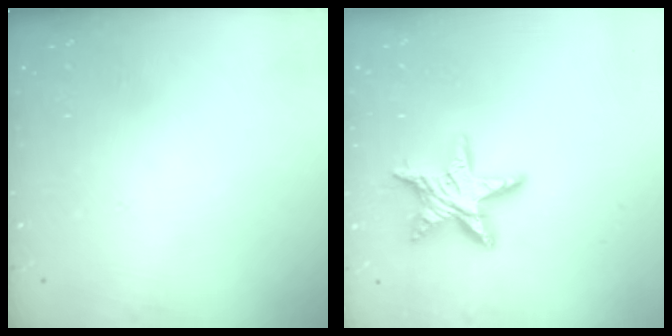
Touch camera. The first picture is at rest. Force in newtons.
{"total": 13.9, "press": 13.9, "slide": 1.0}